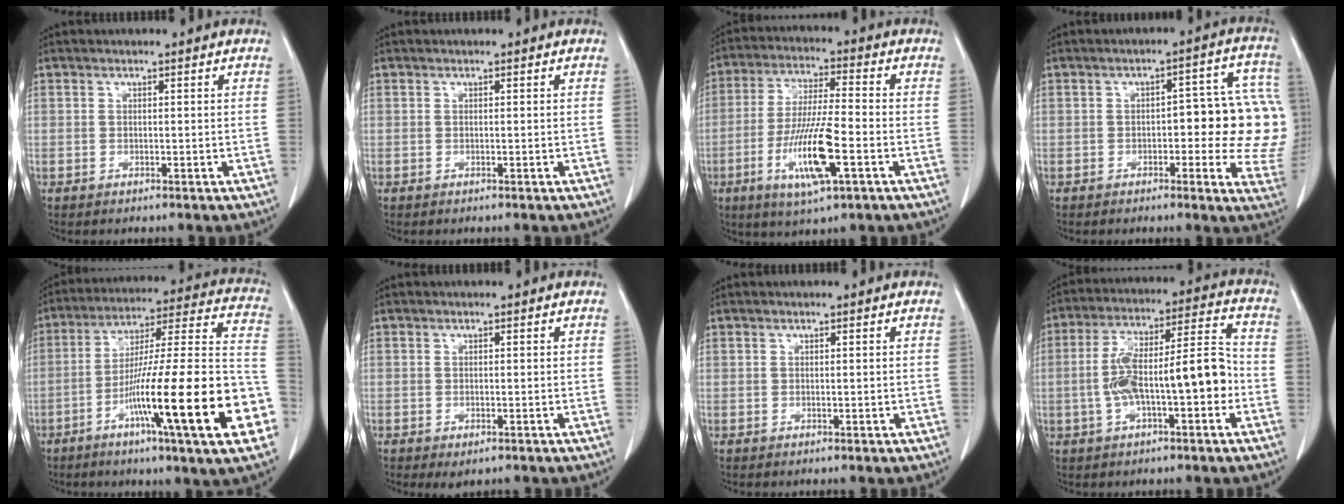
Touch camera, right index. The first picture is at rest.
{"total": 0.0}
{"total": 12.1, "force": [-4.1, 1.4, 11.3], "torque": [-0.220, -0.014, -0.072]}
{"total": 13.7, "force": [-0.5, 5.2, 12.7], "torque": [-0.124, 0.026, -0.009]}
{"total": 26.1, "force": [-9.2, 1.0, 24.4], "torque": [-0.313, -0.010, -0.147]}
{"total": 1.7, "force": [-0.9, 0.8, 1.2], "torque": [-0.016, -0.003, -0.005]}
{"total": 0.0}
{"total": 13.2, "force": [-2.6, 3.1, 12.5], "torque": [-0.219, 0.040, -0.037]}